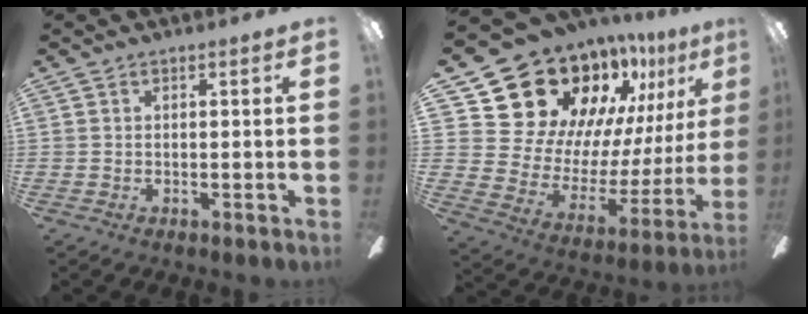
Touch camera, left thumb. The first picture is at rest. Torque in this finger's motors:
{"motor_torque": [2.10, 2.12, 1.37, -1.39, 0.09]}